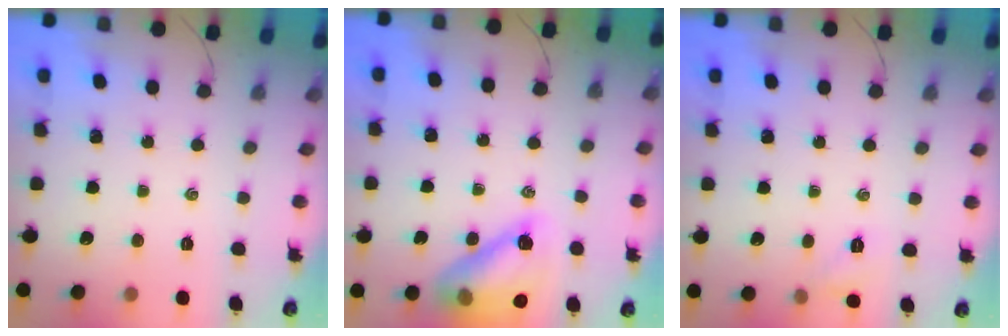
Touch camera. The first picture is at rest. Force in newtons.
{"total": 13.3, "press": 12.8, "slide": 3.8}
{"total": 5.9, "press": 5.6, "slide": 1.9}